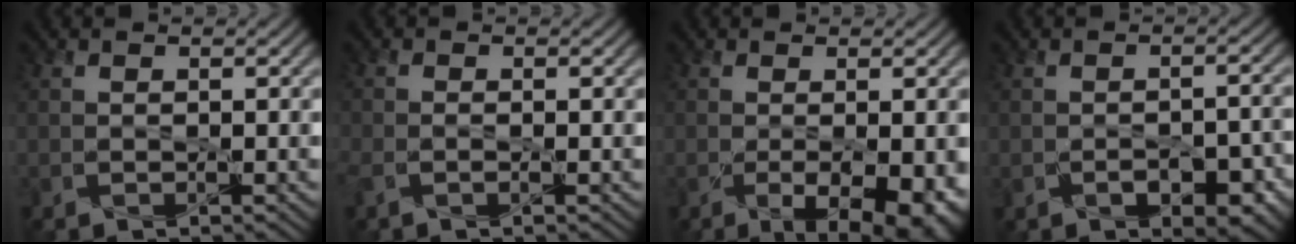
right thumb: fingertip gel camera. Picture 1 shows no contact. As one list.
[{"total": 1.7, "force": [-0.8, 0.6, 1.3], "torque": [-0.036, -0.005, -0.019]}, {"total": 6.8, "force": [-1.8, 2.8, 6.0], "torque": [-0.096, -0.031, -0.004]}, {"total": 5.2, "force": [-2.1, 2.9, 3.8], "torque": [-0.054, -0.010, -0.028]}]